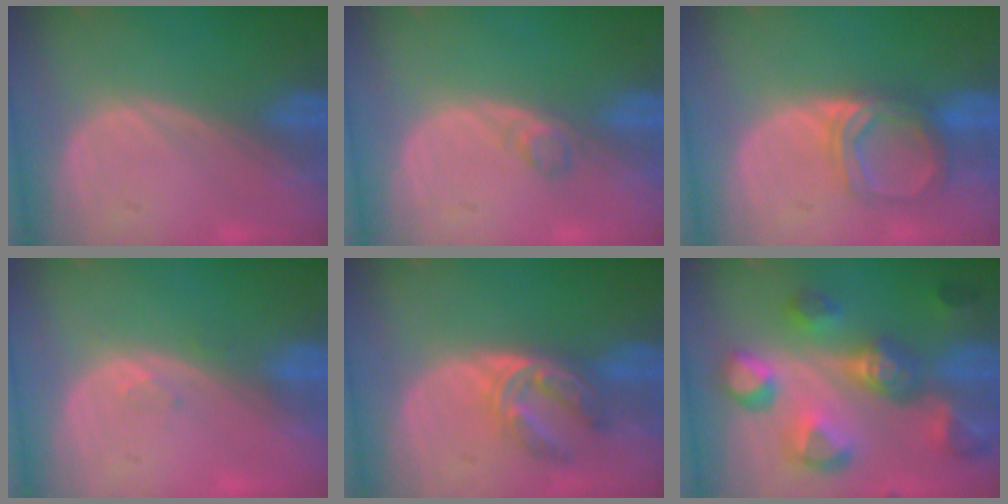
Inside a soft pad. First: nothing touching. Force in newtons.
{"total": 1.4, "press": 1.4, "slide": 0.1}
{"total": 5.1, "press": 4.8, "slide": 1.8}
{"total": 1.1, "press": 1.0, "slide": 0.4}
{"total": 6.0, "press": 5.0, "slide": 3.3}
{"total": 10.6, "press": 10.0, "slide": 3.5}